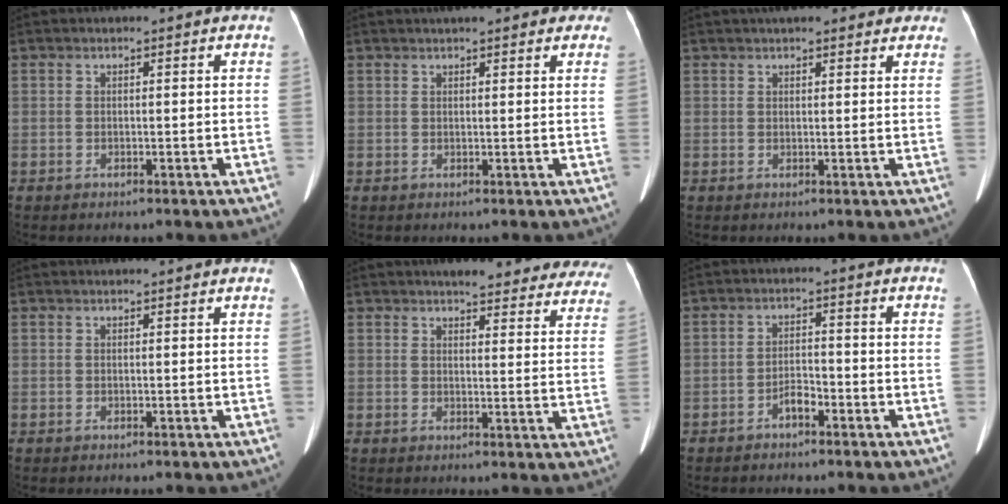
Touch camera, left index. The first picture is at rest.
{"total": 8.4, "force": [6.6, 2.3, 4.7], "torque": [-0.046, 0.018, 0.071]}
{"total": 9.9, "force": [8.1, 2.9, 4.9], "torque": [-0.046, 0.026, 0.095]}
{"total": 2.4, "force": [2.3, -0.1, 0.7], "torque": [-0.013, 0.018, 0.030]}
{"total": 19.5, "force": [17.6, 4.5, 7.1], "torque": [-0.065, -0.036, 0.184]}
{"total": 2.6, "force": [-1.9, 0.8, 1.5], "torque": [-0.026, 0.005, -0.035]}